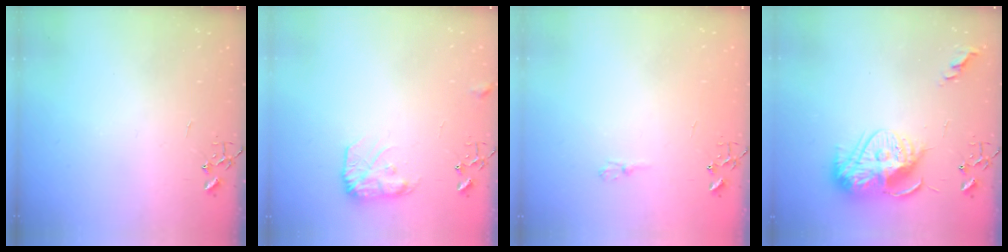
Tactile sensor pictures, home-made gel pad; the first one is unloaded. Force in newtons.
{"total": 10.8, "press": 10.8, "slide": 0.4}
{"total": 4.8, "press": 4.8, "slide": 0.5}
{"total": 15.6, "press": 15.6, "slide": 1.2}